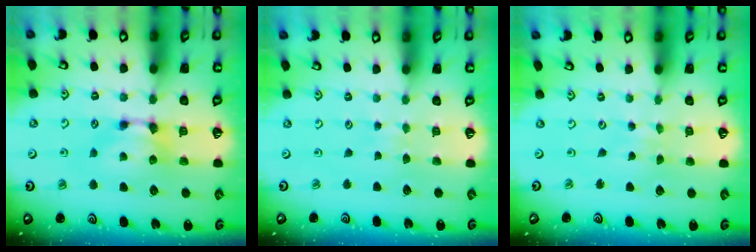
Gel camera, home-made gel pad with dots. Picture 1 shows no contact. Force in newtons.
{"total": 3.6, "press": 3.6, "slide": 0.3}
{"total": 4.8, "press": 4.8, "slide": 0.2}